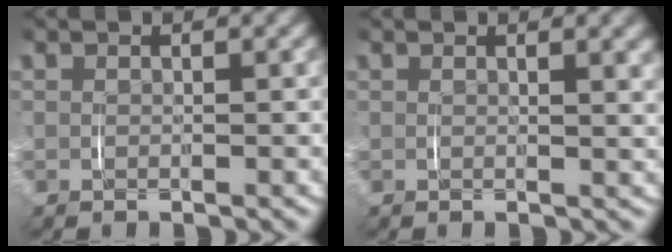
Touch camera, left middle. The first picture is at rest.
{"total": 1.6, "force": [1.0, 0.1, 1.2], "torque": [-0.009, 0.005, 0.012]}